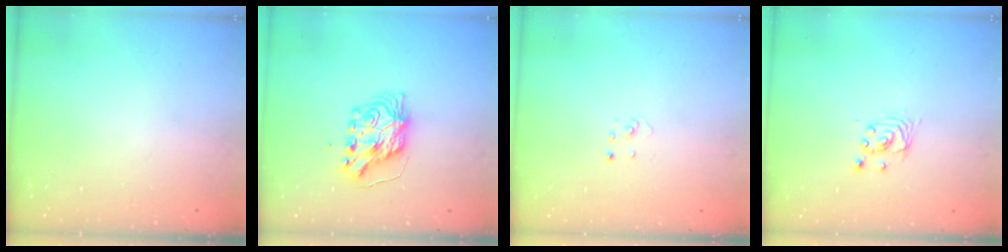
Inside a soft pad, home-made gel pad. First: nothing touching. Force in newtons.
{"total": 7.2, "press": 7.2, "slide": 0.8}
{"total": 2.1, "press": 2.1, "slide": 0.1}
{"total": 2.8, "press": 2.8, "slide": 0.1}